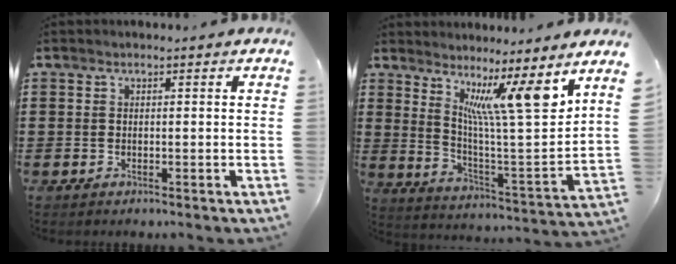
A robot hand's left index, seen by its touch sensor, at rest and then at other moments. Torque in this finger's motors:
{"motor_torque": [0.97, -0.90, 0.57, 0.21]}